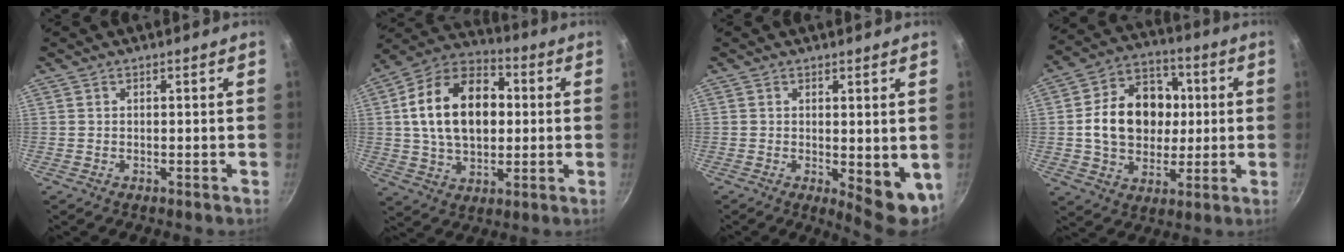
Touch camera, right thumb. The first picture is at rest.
{"total": 19.5, "force": [2.1, 13.0, 14.3], "torque": [-0.213, 0.023, 0.026]}
{"total": 7.7, "force": [-0.2, 3.0, 7.1], "torque": [-0.074, -0.010, 0.005]}
{"total": 17.1, "force": [1.1, 13.5, 10.6], "torque": [-0.133, 0.023, 0.014]}